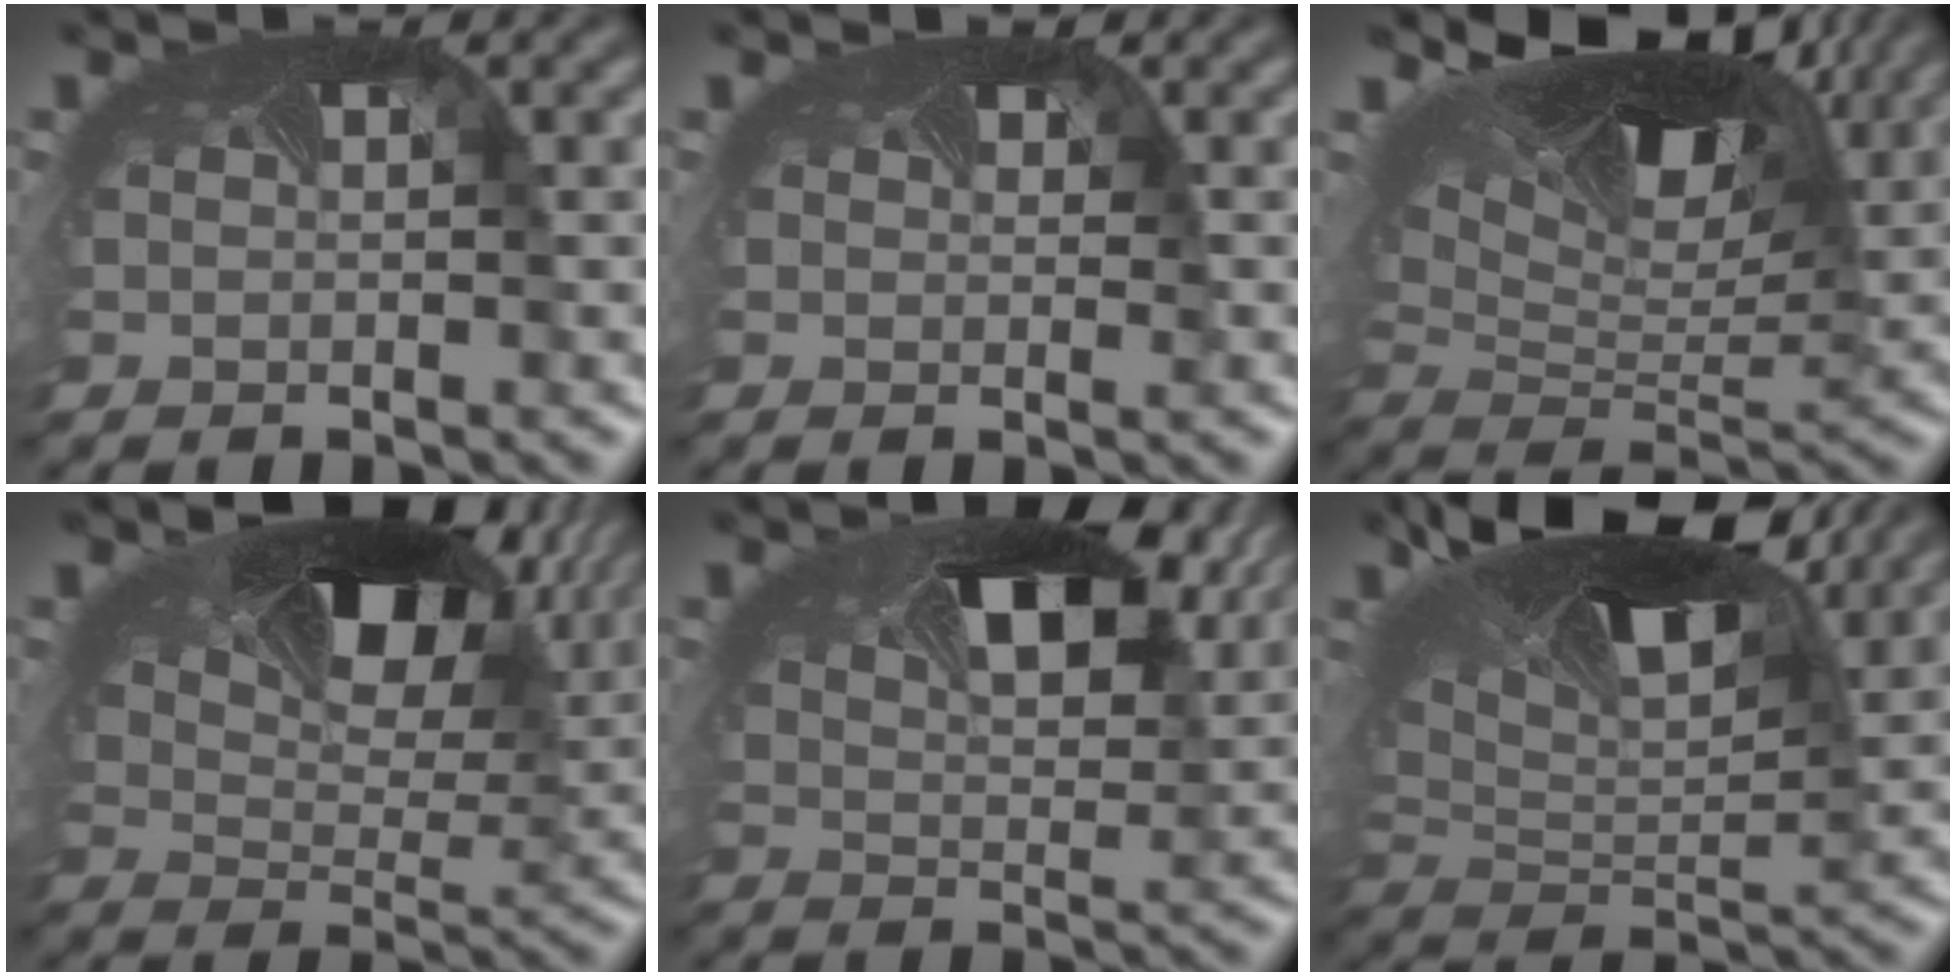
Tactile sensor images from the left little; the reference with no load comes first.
{"total": 0.6, "force": [0.5, 0.1, -0.2], "torque": [-0.002, -0.008, 0.007]}
{"total": 11.4, "force": [6.6, 5.7, 7.3], "torque": [-0.156, 0.003, 0.120]}
{"total": 10.0, "force": [5.7, 5.1, 6.5], "torque": [-0.121, 0.001, 0.094]}
{"total": 7.2, "force": [3.5, 3.6, 5.2], "torque": [-0.096, -0.006, 0.059]}
{"total": 11.2, "force": [5.9, 5.2, 7.9], "torque": [-0.158, -0.003, 0.107]}